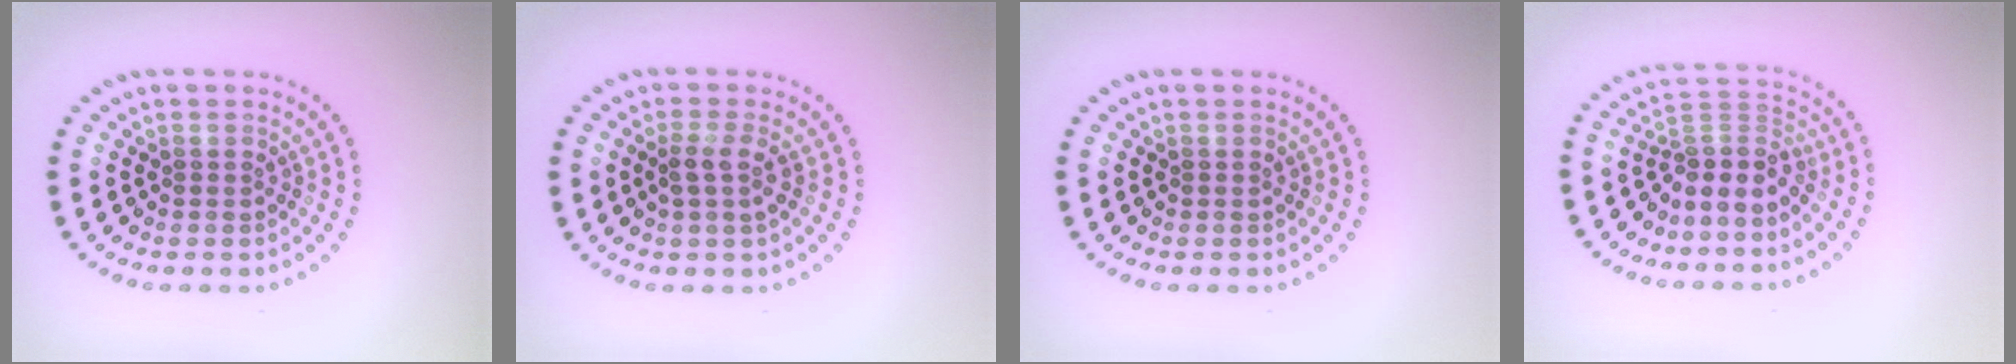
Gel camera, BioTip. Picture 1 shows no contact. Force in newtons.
{"total": 2.0, "press": 1.7, "slide": 1.1}
{"total": 0.0}
{"total": 3.6, "press": 2.7, "slide": 2.4}